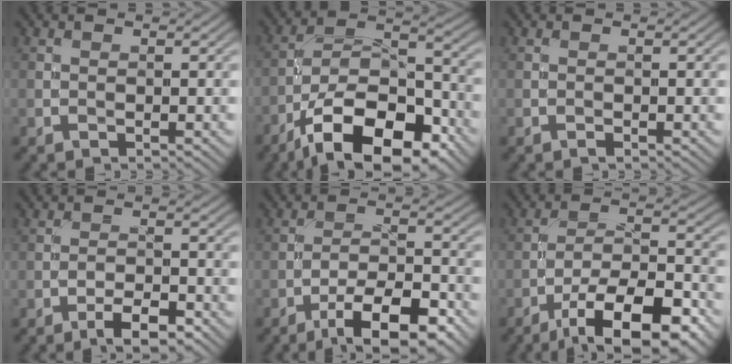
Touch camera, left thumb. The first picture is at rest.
{"total": 15.8, "force": [-9.7, 7.0, 10.4], "torque": [-0.179, -0.010, -0.171]}
{"total": 0.0}
{"total": 4.3, "force": [-2.8, 1.3, 3.0], "torque": [-0.048, 0.007, -0.047]}
{"total": 10.6, "force": [-6.8, 3.4, 7.5], "torque": [-0.118, 0.005, -0.111]}
{"total": 14.4, "force": [-9.2, 4.6, 10.1], "torque": [-0.165, -0.009, -0.148]}